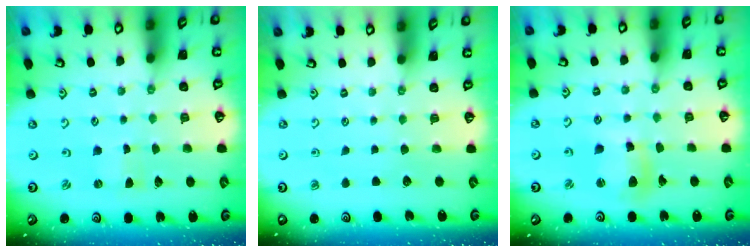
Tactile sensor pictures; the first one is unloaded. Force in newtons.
{"total": 0.0}
{"total": 10.7, "press": 10.6, "slide": 1.4}